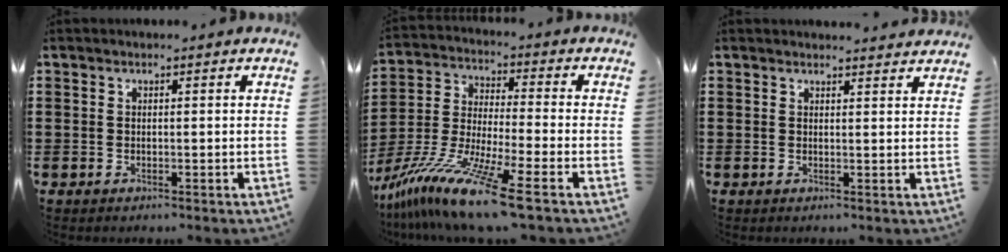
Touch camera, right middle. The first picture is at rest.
{"total": 13.0, "force": [-10.1, -0.6, 8.1], "torque": [-0.169, -0.005, -0.198]}
{"total": 1.5, "force": [1.5, 0.0, 0.0], "torque": [0.003, -0.002, 0.028]}